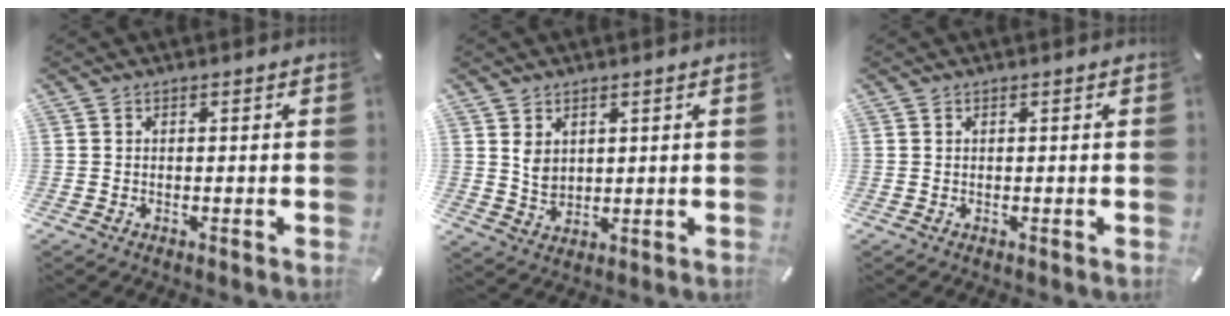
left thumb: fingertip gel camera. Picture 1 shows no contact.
{"total": 4.1, "force": [1.8, 3.2, 1.9], "torque": [-0.041, -0.007, 0.030]}
{"total": 0.0}